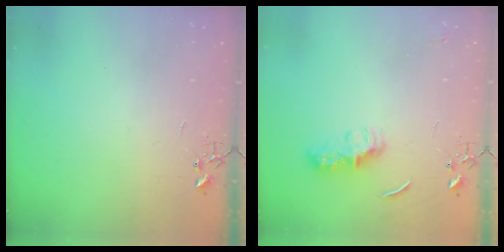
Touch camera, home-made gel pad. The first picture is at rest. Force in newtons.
{"total": 8.1, "press": 8.1, "slide": 0.6}